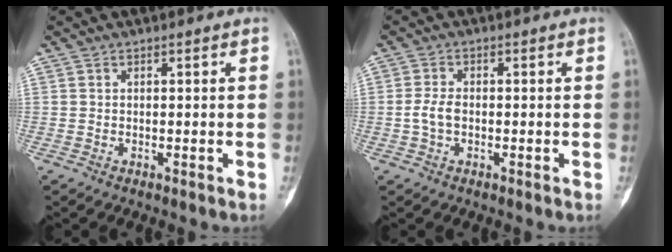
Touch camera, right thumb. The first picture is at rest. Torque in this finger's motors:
{"motor_torque": [0.46, 0.07, 0.27, -0.32, 0.01]}